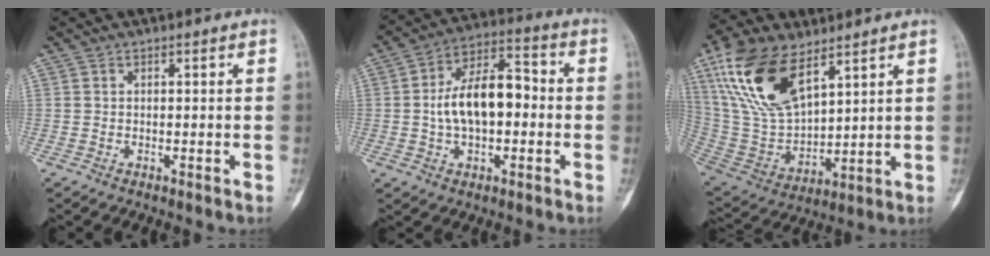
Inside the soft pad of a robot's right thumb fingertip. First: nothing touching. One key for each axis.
{"total": 13.5, "fx": -0.6, "fy": 7.5, "fz": 11.2, "tx": -0.176, "ty": 0.035, "tz": -0.018}
{"total": 19.5, "fx": 10.4, "fy": 9.3, "fz": 13.6, "tx": -0.260, "ty": -0.035, "tz": 0.210}